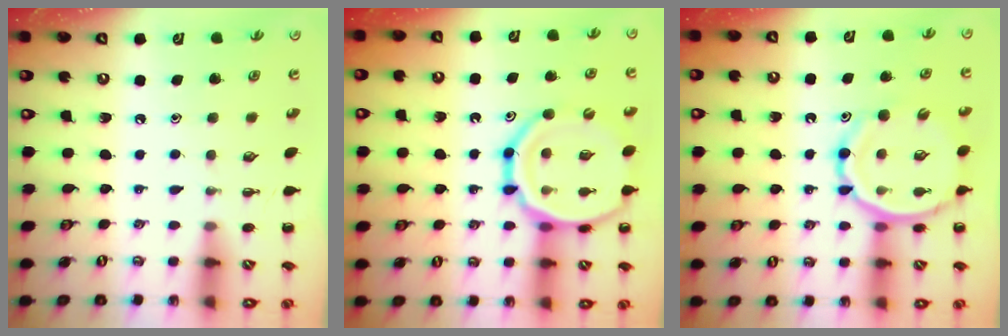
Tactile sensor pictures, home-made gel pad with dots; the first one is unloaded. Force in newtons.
{"total": 19.8, "press": 19.6, "slide": 3.1}
{"total": 12.9, "press": 12.4, "slide": 3.6}